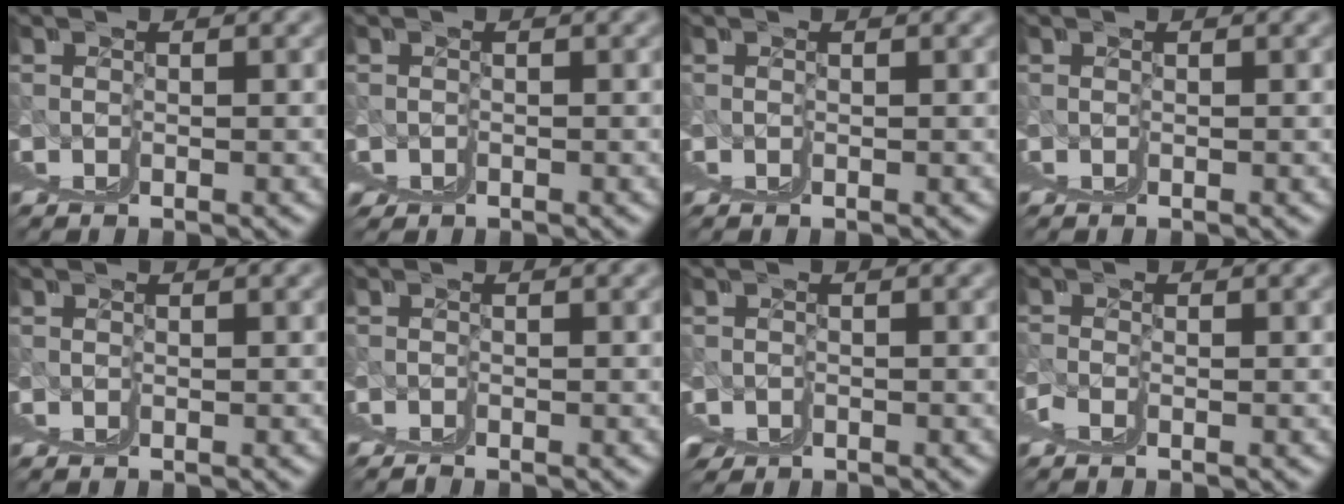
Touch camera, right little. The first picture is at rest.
{"total": 1.5, "force": [0.8, 0.8, 1.0], "torque": [-0.018, 0.000, 0.013]}
{"total": 0.0}
{"total": 0.0}
{"total": 0.0}
{"total": 0.9, "force": [0.7, -0.4, 0.4], "torque": [-0.001, 0.005, 0.010]}
{"total": 1.8, "force": [0.3, 1.0, 1.4], "torque": [-0.030, -0.008, 0.011]}
{"total": 0.6, "force": [0.5, 0.0, 0.4], "torque": [-0.011, -0.002, 0.011]}